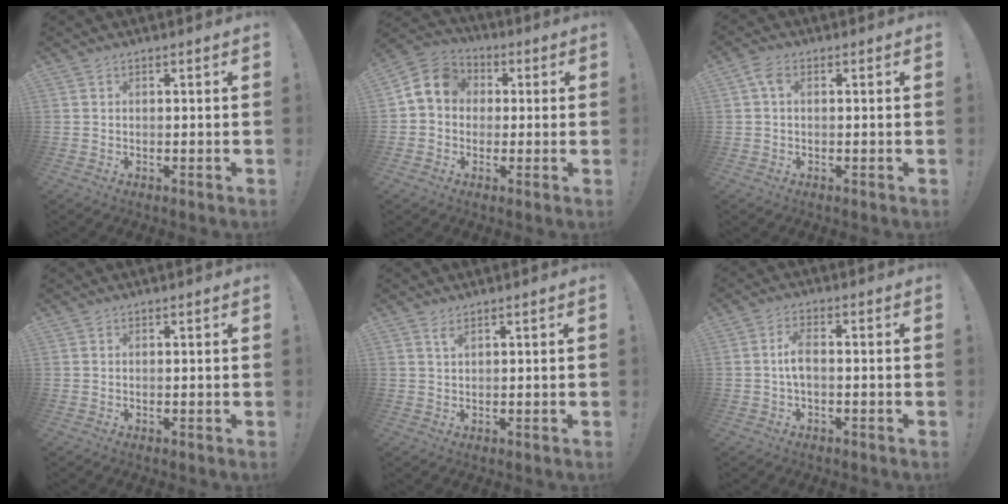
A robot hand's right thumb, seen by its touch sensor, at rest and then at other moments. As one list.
[{"total": 9.3, "force": [1.5, 7.9, 4.7], "torque": [-0.072, 0.017, 0.035]}, {"total": 3.0, "force": [0.5, 1.8, 2.4], "torque": [-0.053, 0.010, 0.010]}, {"total": 0.0}, {"total": 1.8, "force": [1.2, 0.3, 1.3], "torque": [-0.028, 0.001, 0.022]}, {"total": 4.7, "force": [-0.5, 1.9, 4.3], "torque": [-0.092, 0.010, -0.008]}]